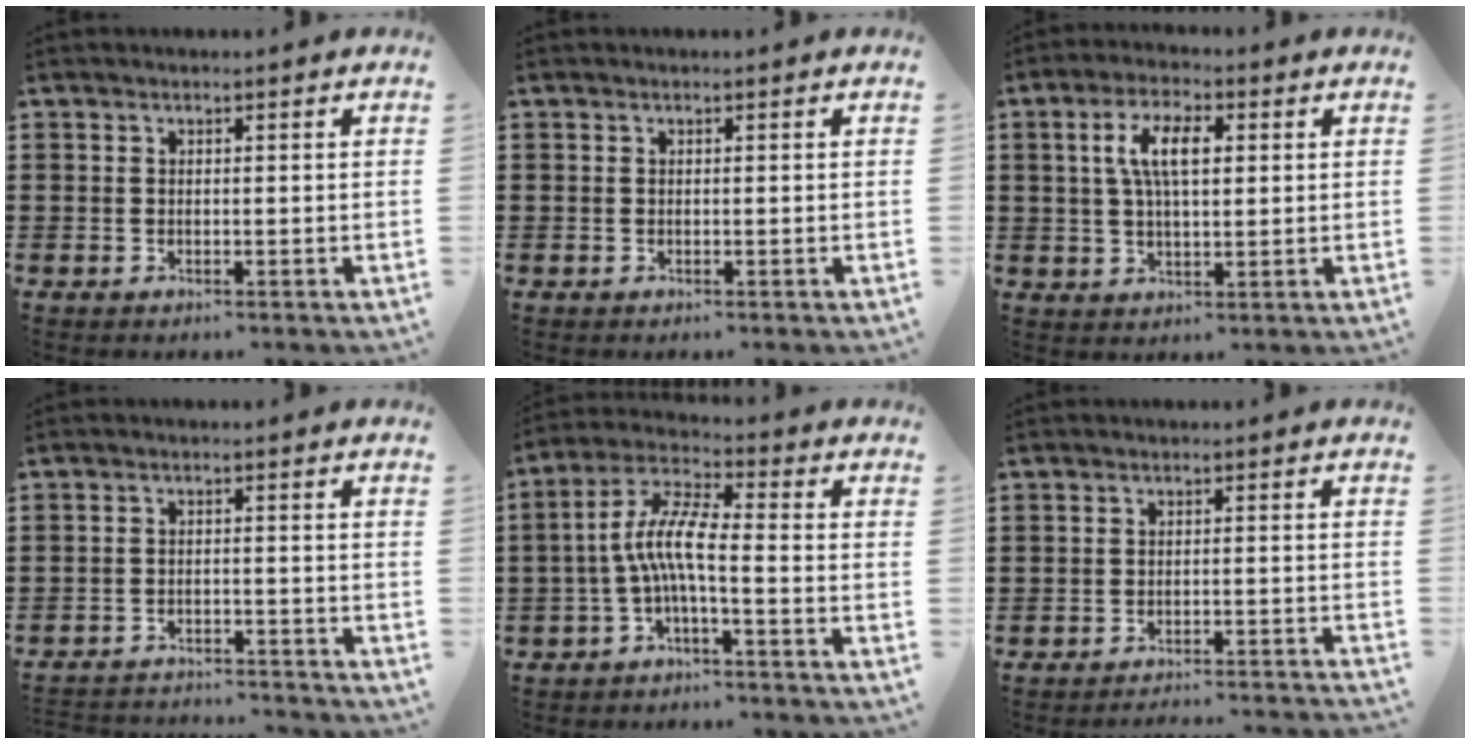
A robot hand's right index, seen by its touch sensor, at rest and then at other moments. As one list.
[{"total": 0.0}, {"total": 6.9, "force": [1.5, 2.8, 6.1], "torque": [-0.131, 0.011, 0.021]}, {"total": 2.8, "force": [-2.8, 0.1, 0.1], "torque": [-0.008, 0.000, -0.059]}, {"total": 7.5, "force": [-1.7, 1.6, 7.1], "torque": [-0.156, -0.008, -0.036]}, {"total": 2.3, "force": [-2.3, -0.3, 0.2], "torque": [-0.008, 0.000, -0.049]}]